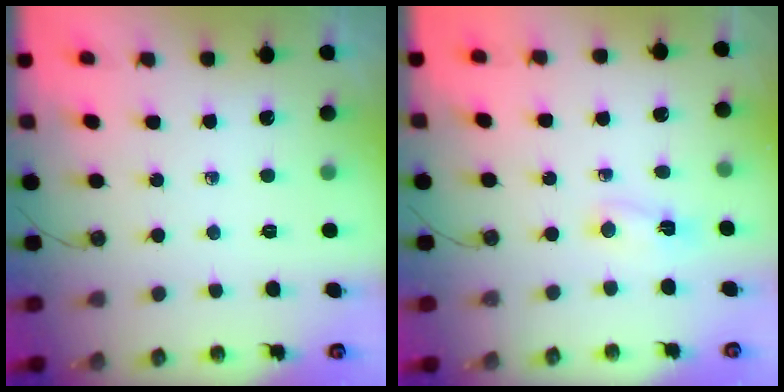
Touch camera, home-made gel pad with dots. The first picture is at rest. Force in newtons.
{"total": 2.9, "press": 2.8, "slide": 0.7}